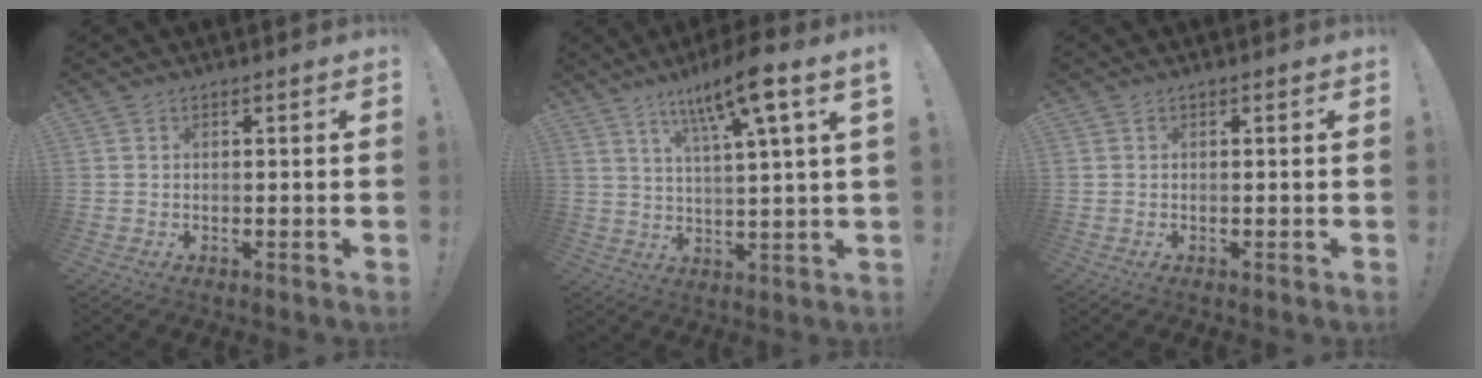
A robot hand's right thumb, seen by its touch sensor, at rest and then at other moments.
{"total": 11.9, "force": [6.7, 0.3, 9.8], "torque": [-0.165, -0.031, 0.097]}
{"total": 0.0}